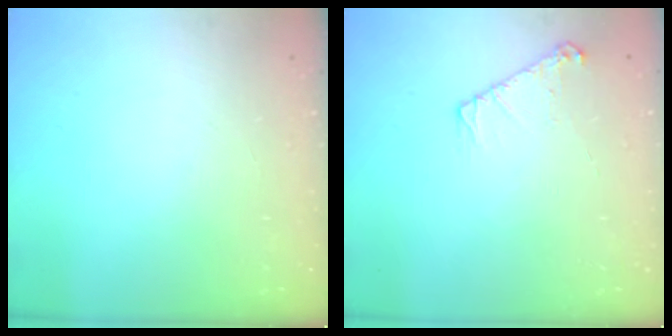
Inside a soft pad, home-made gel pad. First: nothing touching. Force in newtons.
{"total": 6.0, "press": 6.0, "slide": 0.7}